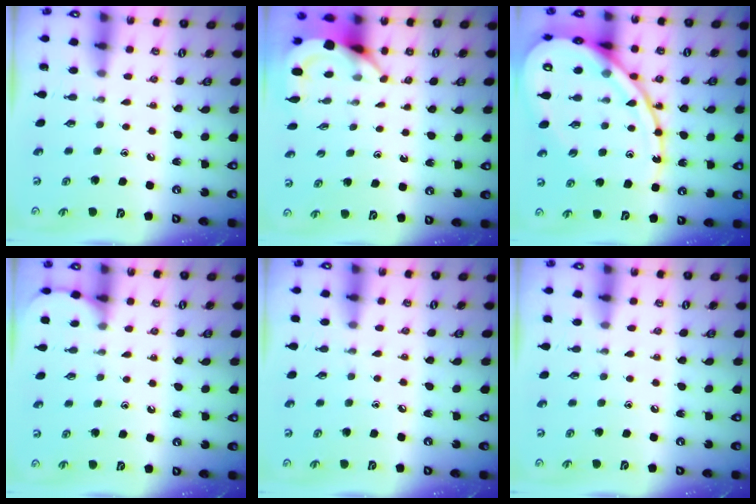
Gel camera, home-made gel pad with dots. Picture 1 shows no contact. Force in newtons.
{"total": 3.9, "press": 3.9, "slide": 0.1}
{"total": 20.9, "press": 20.8, "slide": 2.3}
{"total": 3.3, "press": 3.3, "slide": 0.5}
{"total": 2.3, "press": 2.3, "slide": 0.4}
{"total": 3.3, "press": 3.2, "slide": 0.6}